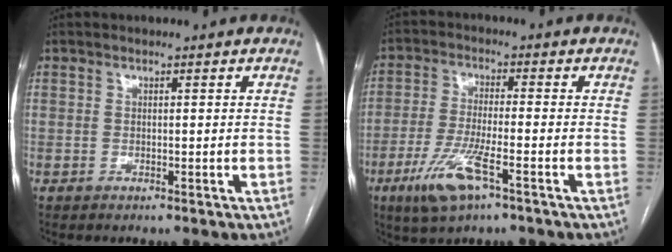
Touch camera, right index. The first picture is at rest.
{"total": 8.9, "force": [-4.7, 1.6, 7.4], "torque": [-0.158, -0.017, -0.084]}